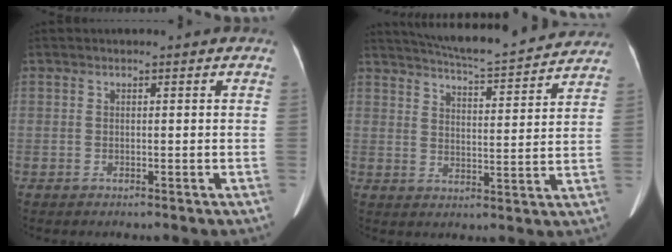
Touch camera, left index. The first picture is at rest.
{"total": 16.4, "force": [15.3, 1.4, 5.9], "torque": [-0.097, 0.001, 0.206]}